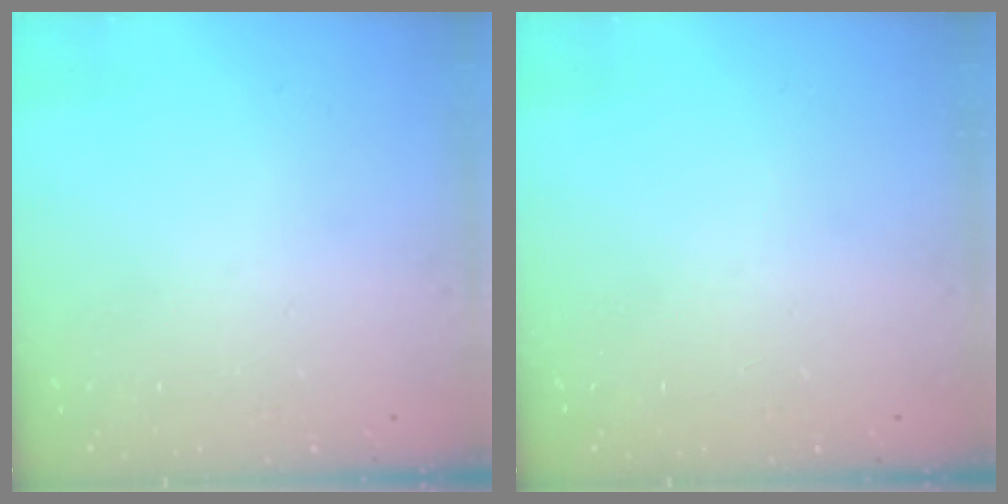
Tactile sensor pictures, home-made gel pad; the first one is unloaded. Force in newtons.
{"total": 0.0}